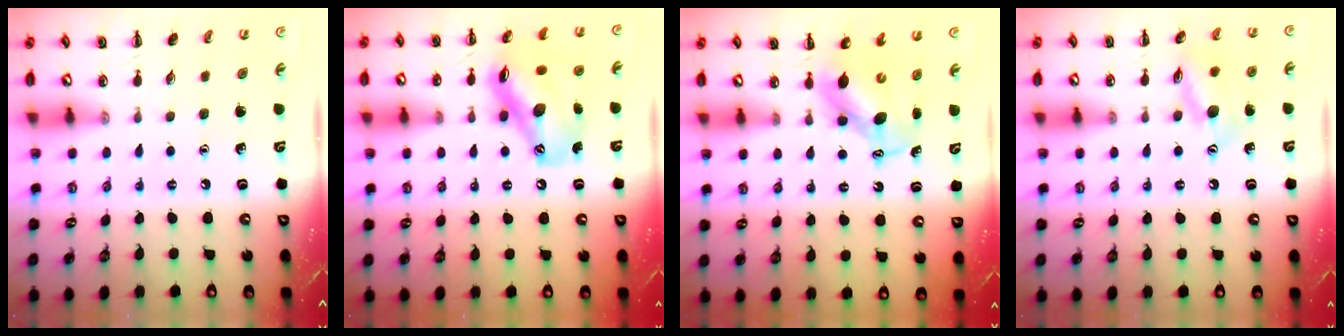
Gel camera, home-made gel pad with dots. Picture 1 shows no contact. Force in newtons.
{"total": 15.3, "press": 14.9, "slide": 3.4}
{"total": 6.4, "press": 6.4, "slide": 0.8}
{"total": 11.7, "press": 11.7, "slide": 1.0}